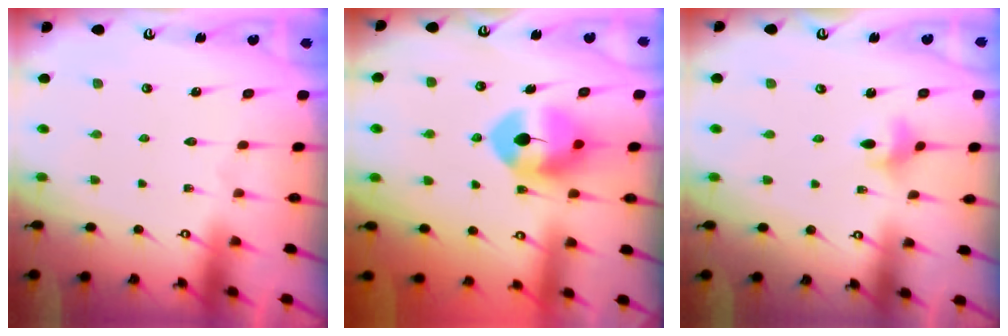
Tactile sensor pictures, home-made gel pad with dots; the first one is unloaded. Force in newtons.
{"total": 8.8, "press": 8.7, "slide": 1.4}
{"total": 3.8, "press": 3.8, "slide": 0.6}